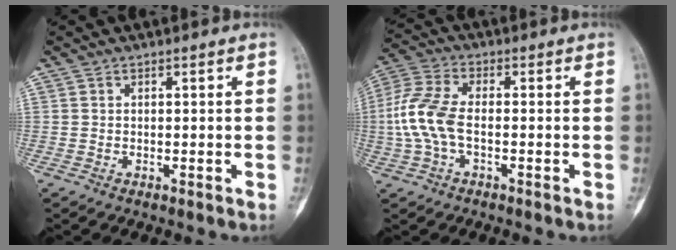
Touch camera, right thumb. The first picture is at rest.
{"total": 9.7, "force": [-1.1, 4.9, 8.3], "torque": [-0.202, 0.021, -0.028]}